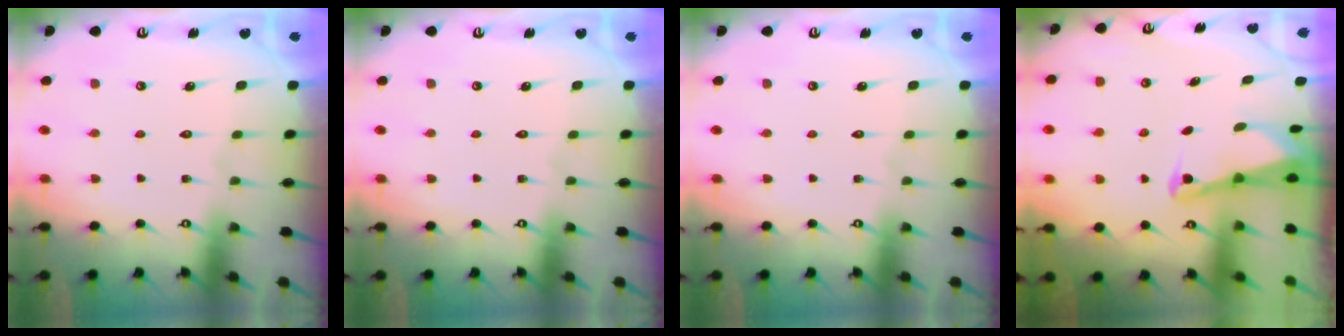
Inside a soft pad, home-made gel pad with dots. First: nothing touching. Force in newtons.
{"total": 0.0}
{"total": 0.0}
{"total": 2.0, "press": 2.0, "slide": 0.3}